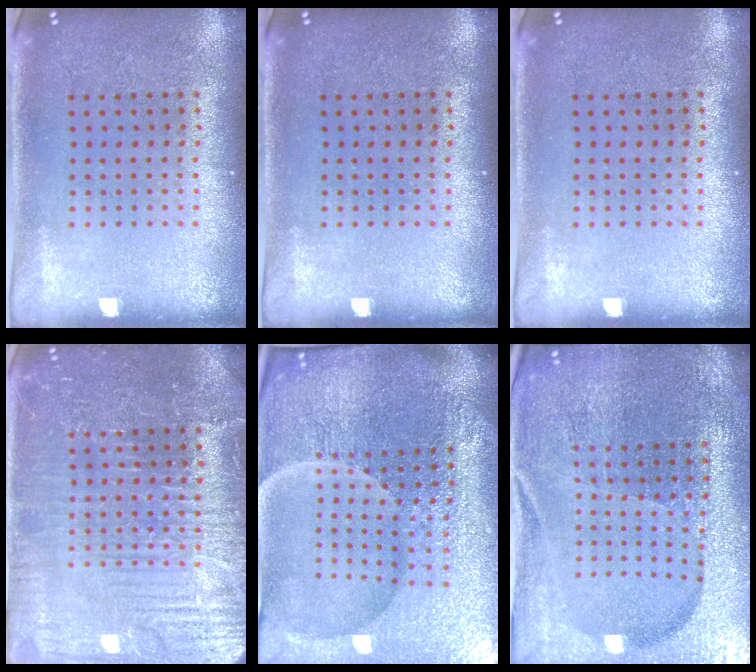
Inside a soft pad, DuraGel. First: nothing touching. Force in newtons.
{"total": 0.0}
{"total": 0.0}
{"total": 4.7, "press": 4.7, "slide": 0.8}
{"total": 6.5, "press": 5.8, "slide": 2.9}
{"total": 4.8, "press": 4.5, "slide": 1.6}